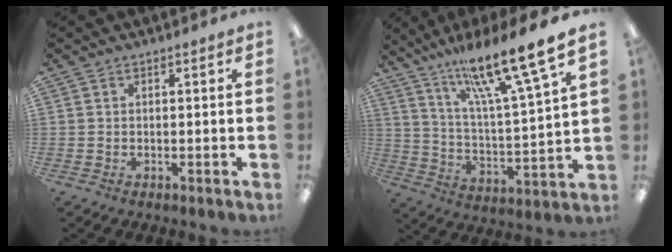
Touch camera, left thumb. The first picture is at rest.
{"total": 19.1, "force": [15.6, 1.8, 10.9], "torque": [-0.194, -0.103, 0.253]}